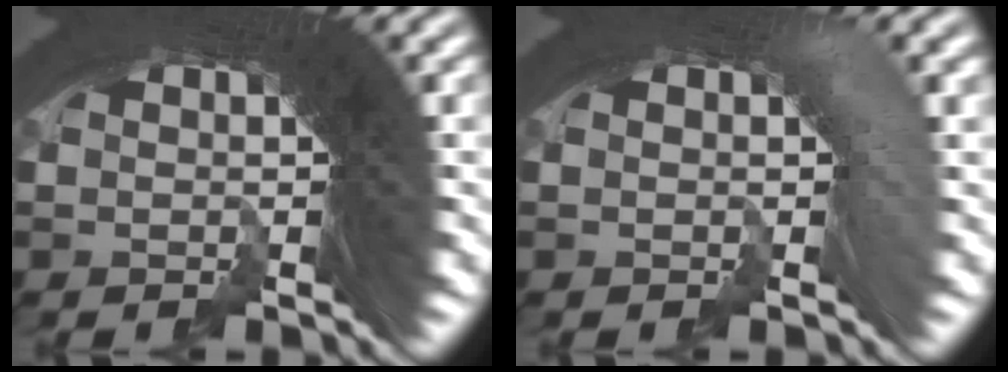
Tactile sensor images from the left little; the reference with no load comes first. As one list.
[{"total": 1.5, "force": [-0.3, 0.5, 1.4], "torque": [-0.012, 0.006, -0.006]}]